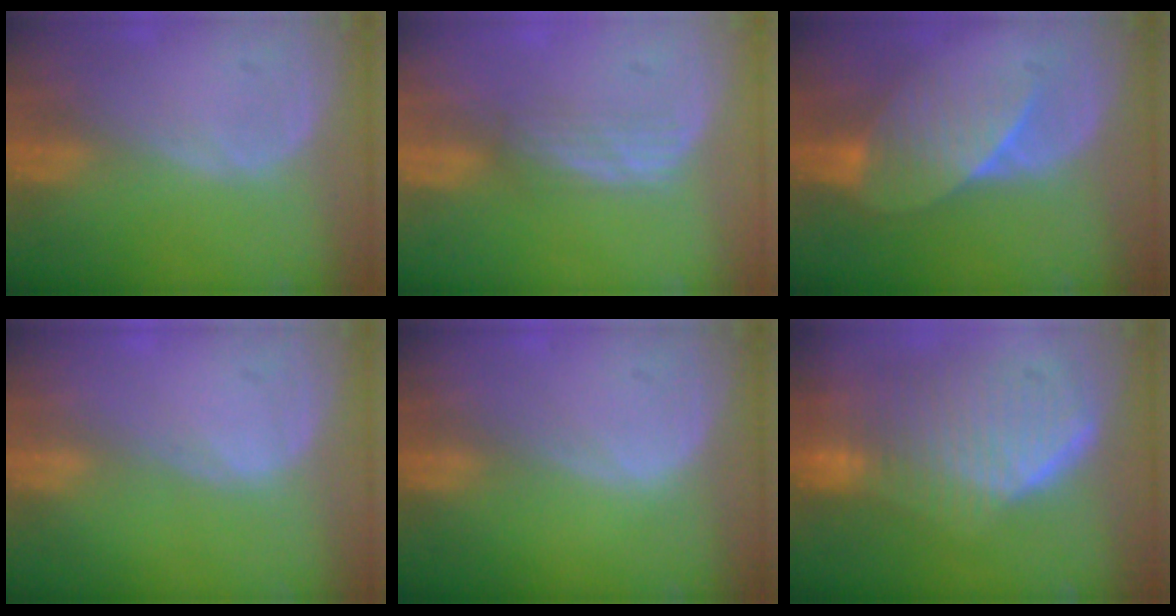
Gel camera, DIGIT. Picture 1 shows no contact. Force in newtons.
{"total": 2.9, "press": 2.6, "slide": 1.4}
{"total": 7.1, "press": 6.6, "slide": 2.7}
{"total": 0.0}
{"total": 0.0}
{"total": 10.2, "press": 9.0, "slide": 4.8}